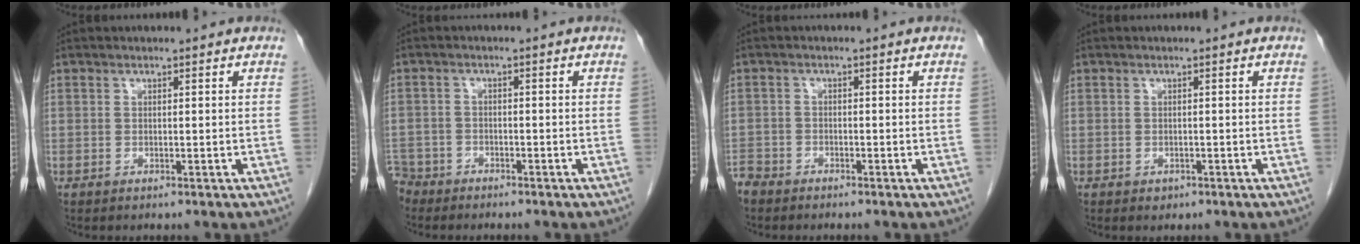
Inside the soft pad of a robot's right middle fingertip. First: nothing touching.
{"total": 4.6, "force": [-4.0, 2.2, -0.2], "torque": [0.000, -0.002, -0.080]}
{"total": 3.2, "force": [-2.9, 1.3, 0.2], "torque": [-0.009, -0.003, -0.059]}
{"total": 0.8, "force": [-0.4, 0.6, 0.2], "torque": [-0.005, 0.001, -0.003]}